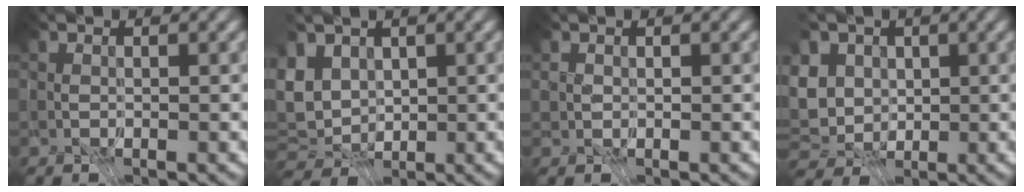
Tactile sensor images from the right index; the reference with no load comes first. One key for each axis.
{"total": 3.2, "fx": -0.2, "fy": 1.7, "fz": 2.7, "tx": -0.054, "ty": 0.000, "tz": -0.002}
{"total": 1.6, "fx": 0.8, "fy": 1.2, "fz": 0.6, "tx": -0.015, "ty": 0.005, "tz": 0.010}
{"total": 5.2, "fx": 0.5, "fy": 3.9, "fz": 3.4, "tx": -0.055, "ty": 0.010, "tz": -0.010}